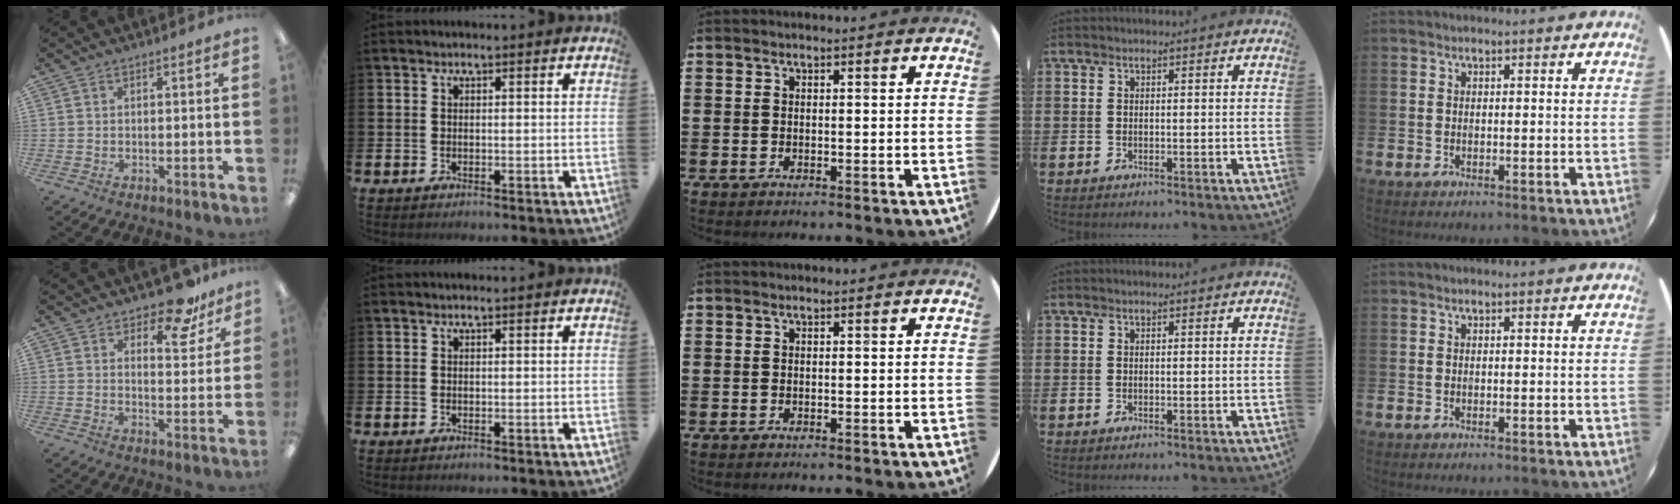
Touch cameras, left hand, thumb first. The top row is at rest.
{"thumb": {"total": 10.0, "force": [7.7, 4.0, 4.8], "torque": [-0.054, -0.048, 0.133]}}